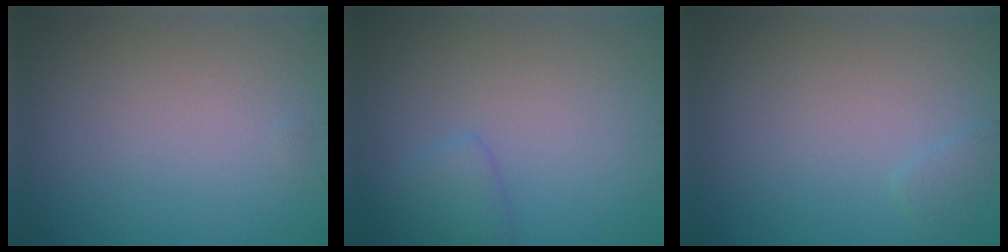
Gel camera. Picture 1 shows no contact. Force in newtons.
{"total": 1.7, "press": 1.7, "slide": 0.2}
{"total": 0.8, "press": 0.8, "slide": 0.1}